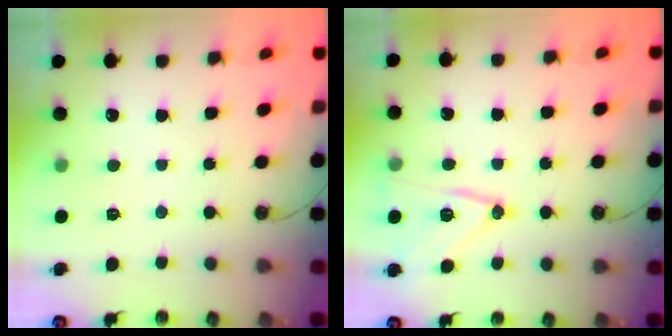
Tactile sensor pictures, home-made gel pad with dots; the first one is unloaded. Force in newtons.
{"total": 13.2, "press": 13.1, "slide": 1.4}